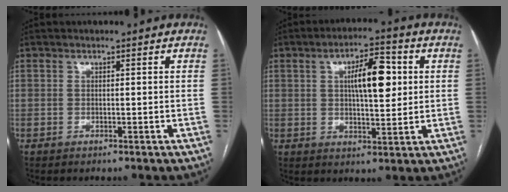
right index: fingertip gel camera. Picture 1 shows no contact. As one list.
[{"total": 9.0, "force": [2.0, 2.8, 8.3], "torque": [-0.136, 0.015, 0.032]}]